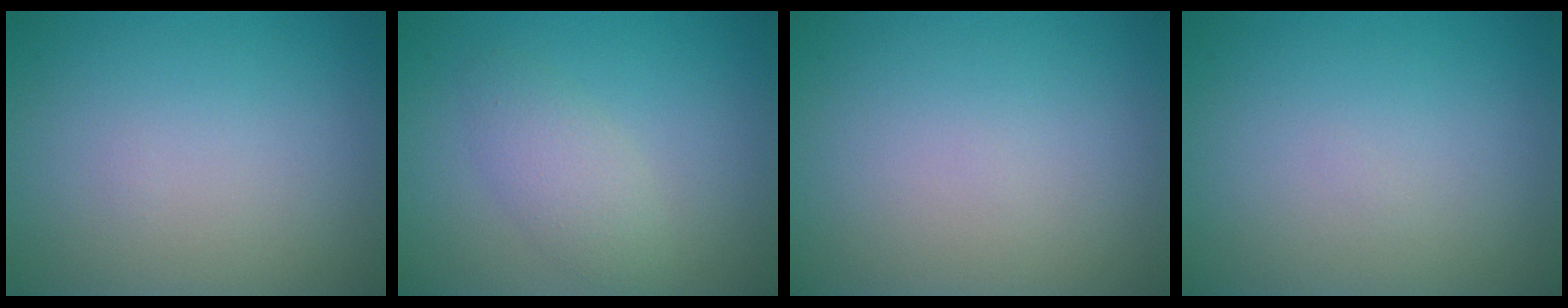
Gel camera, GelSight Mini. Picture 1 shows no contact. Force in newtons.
{"total": 2.7, "press": 2.6, "slide": 0.1}
{"total": 0.0}
{"total": 0.0}